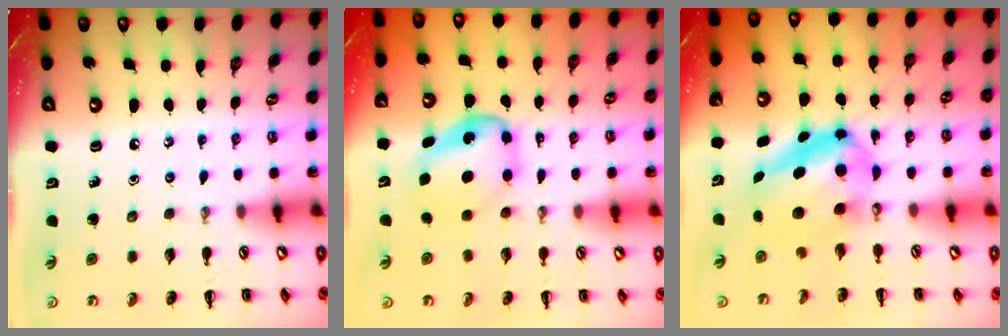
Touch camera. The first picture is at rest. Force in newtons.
{"total": 6.1, "press": 6.1, "slide": 0.3}
{"total": 7.8, "press": 7.5, "slide": 1.9}